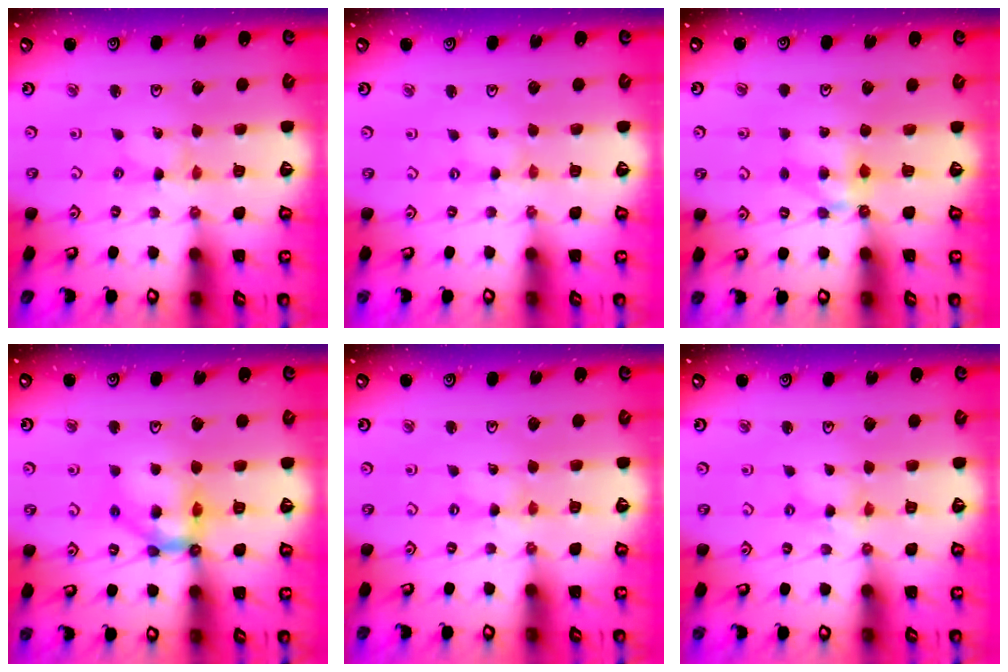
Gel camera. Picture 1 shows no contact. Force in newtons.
{"total": 0.0}
{"total": 5.9, "press": 5.9, "slide": 0.2}
{"total": 12.2, "press": 12.1, "slide": 1.5}
{"total": 0.0}
{"total": 2.6, "press": 2.6, "slide": 0.3}